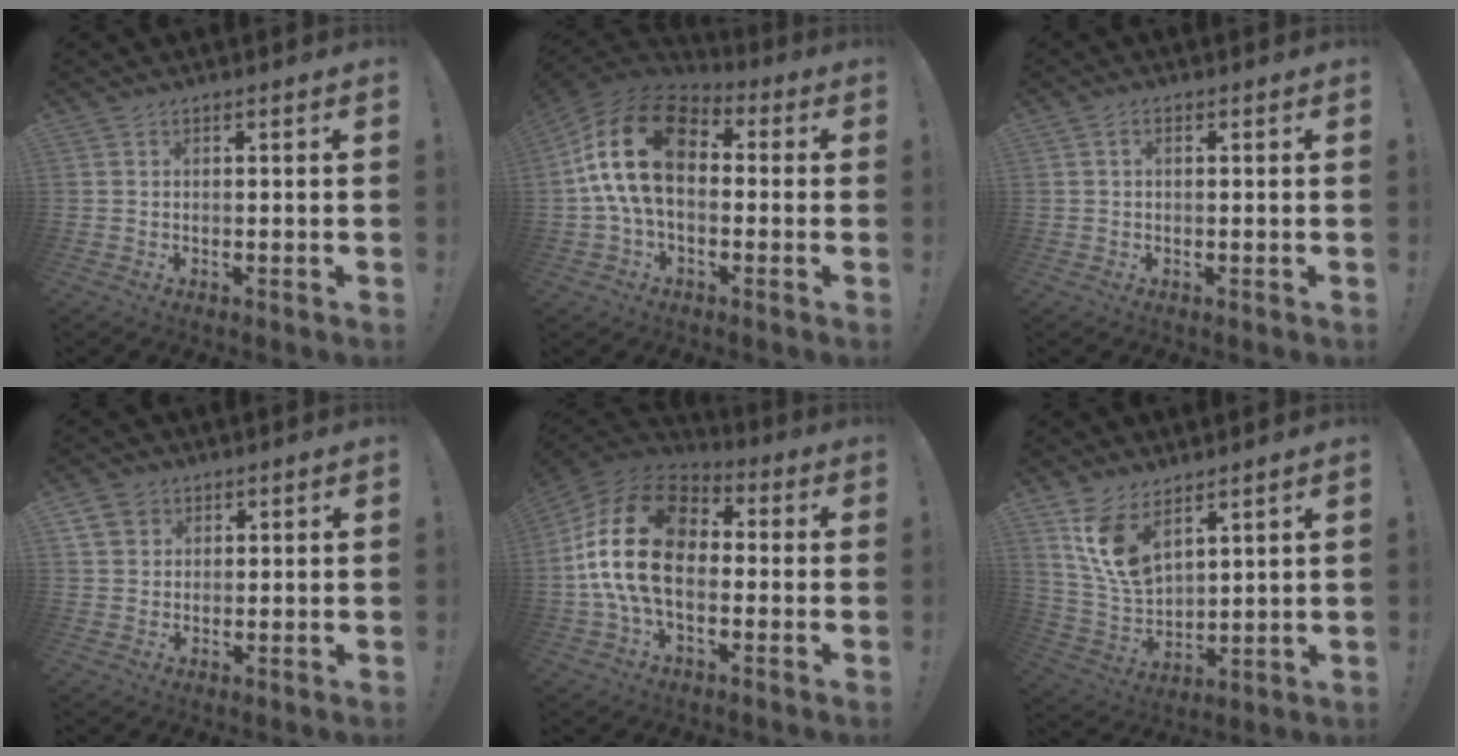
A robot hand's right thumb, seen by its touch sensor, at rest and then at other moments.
{"total": 19.5, "force": [3.1, 11.5, 15.4], "torque": [-0.292, 0.010, 0.059]}
{"total": 1.2, "force": [0.1, 0.7, 1.0], "torque": [-0.015, 0.001, 0.001]}
{"total": 5.1, "force": [2.8, 4.0, 1.2], "torque": [-0.018, -0.011, 0.055]}
{"total": 21.3, "force": [0.9, 13.4, 16.6], "torque": [-0.316, 0.020, 0.023]}
{"total": 12.2, "force": [7.7, 6.3, 7.0], "torque": [-0.152, -0.041, 0.151]}